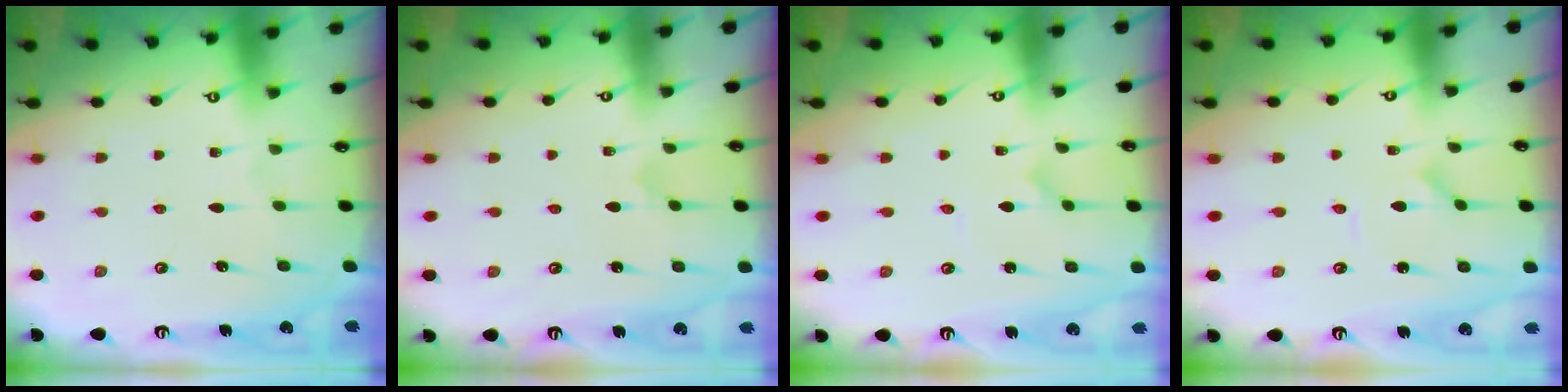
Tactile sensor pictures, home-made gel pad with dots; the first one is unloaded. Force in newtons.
{"total": 0.6, "press": 0.6, "slide": 0.0}
{"total": 0.6, "press": 0.6, "slide": 0.1}
{"total": 0.9, "press": 0.9, "slide": 0.0}